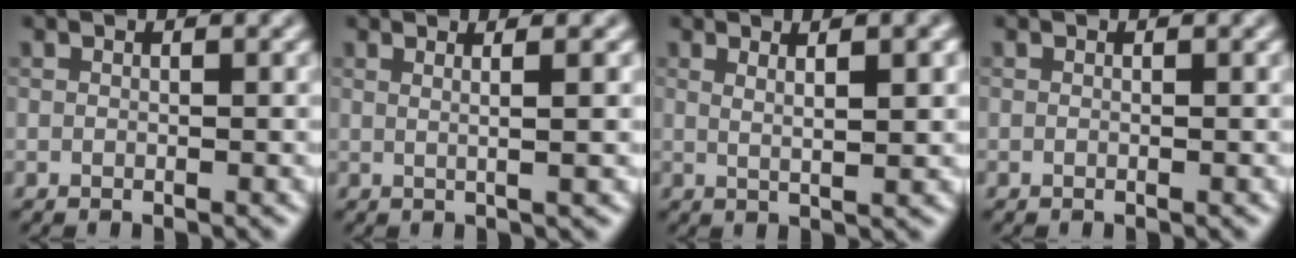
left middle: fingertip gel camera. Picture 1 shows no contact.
{"total": 2.8, "force": [0.6, 1.0, 2.6], "torque": [-0.029, 0.015, -0.015]}
{"total": 3.7, "force": [1.1, 0.9, 3.4], "torque": [-0.039, 0.008, 0.012]}
{"total": 0.0}